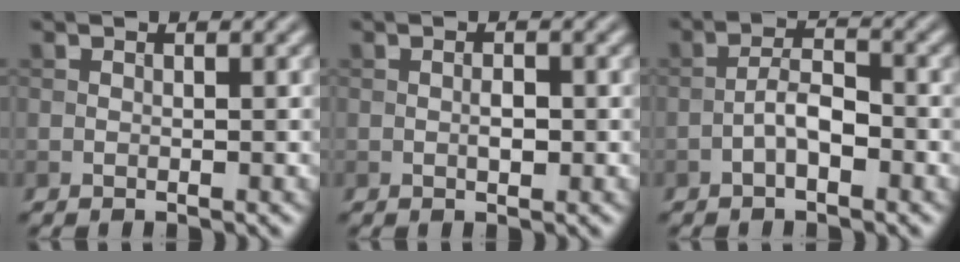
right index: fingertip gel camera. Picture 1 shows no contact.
{"total": 1.3, "force": [-0.1, 0.6, 1.1], "torque": [-0.020, 0.000, -0.002]}
{"total": 2.7, "force": [-1.3, 1.0, 2.2], "torque": [-0.039, 0.011, -0.028]}